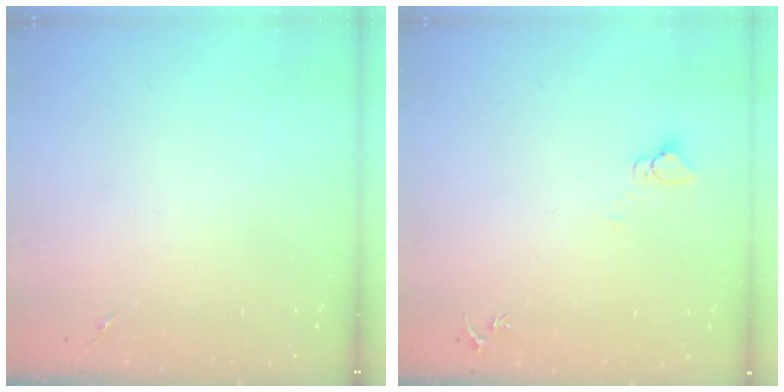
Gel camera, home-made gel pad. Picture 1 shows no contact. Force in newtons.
{"total": 2.7, "press": 2.7, "slide": 0.2}